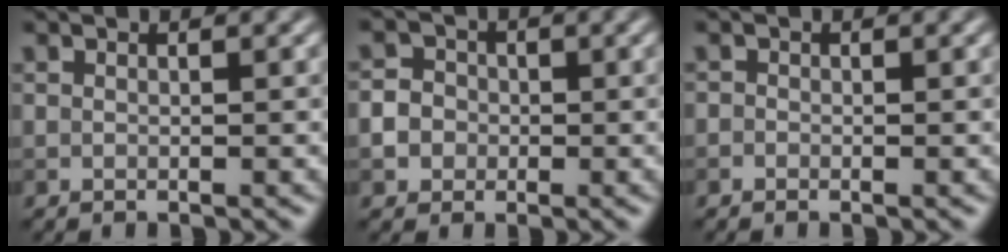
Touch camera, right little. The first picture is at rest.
{"total": 4.4, "force": [-0.9, 4.0, 1.6], "torque": [-0.002, 0.015, -0.038]}
{"total": 0.5, "force": [-0.3, 0.4, 0.1], "torque": [0.003, -0.004, -0.008]}